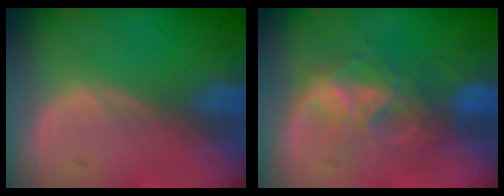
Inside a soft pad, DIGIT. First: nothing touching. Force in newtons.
{"total": 6.8, "press": 6.7, "slide": 1.5}